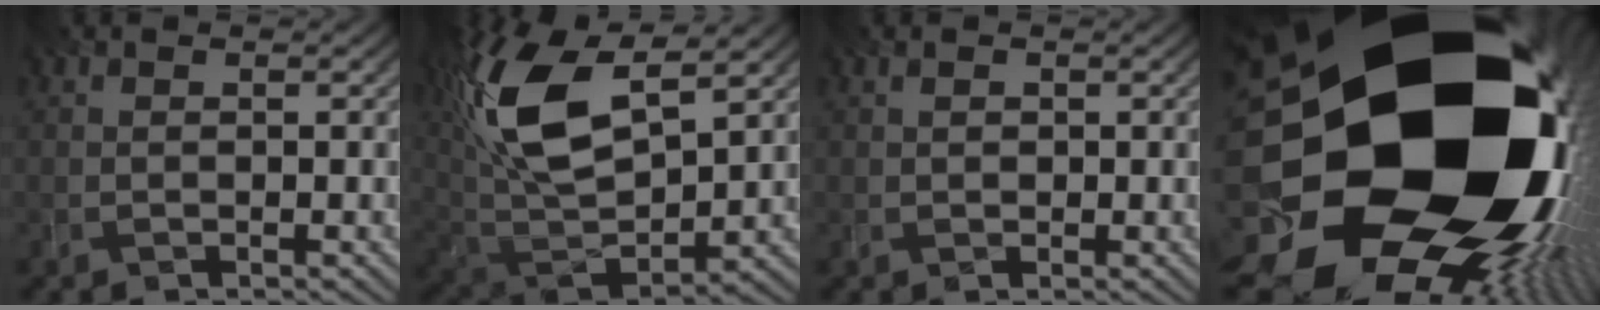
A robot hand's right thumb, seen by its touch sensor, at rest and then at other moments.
{"total": 15.6, "force": [6.7, 6.9, 12.2], "torque": [-0.284, 0.018, 0.131]}
{"total": 0.9, "force": [0.2, 0.7, 0.5], "torque": [-0.012, -0.003, 0.006]}
{"total": 24.9, "force": [1.3, 19.4, 15.5], "torque": [-0.267, -0.108, 0.001]}